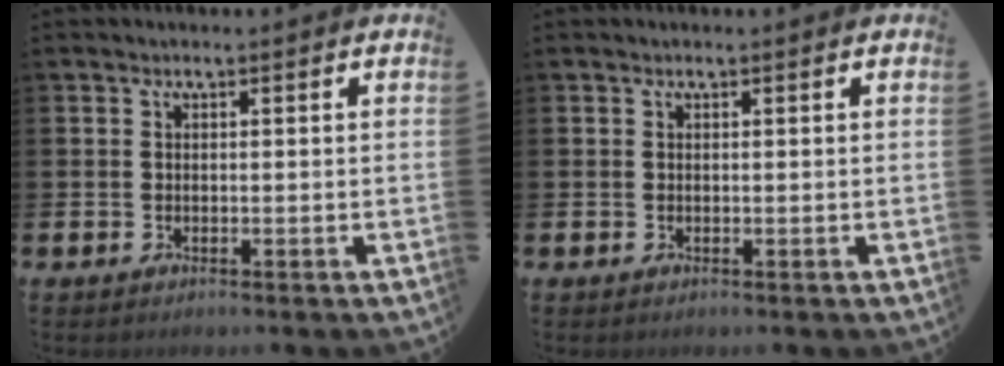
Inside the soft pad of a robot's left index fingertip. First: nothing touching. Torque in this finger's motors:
{"motor_torque": [0.13, -0.16, 0.01, -0.01]}